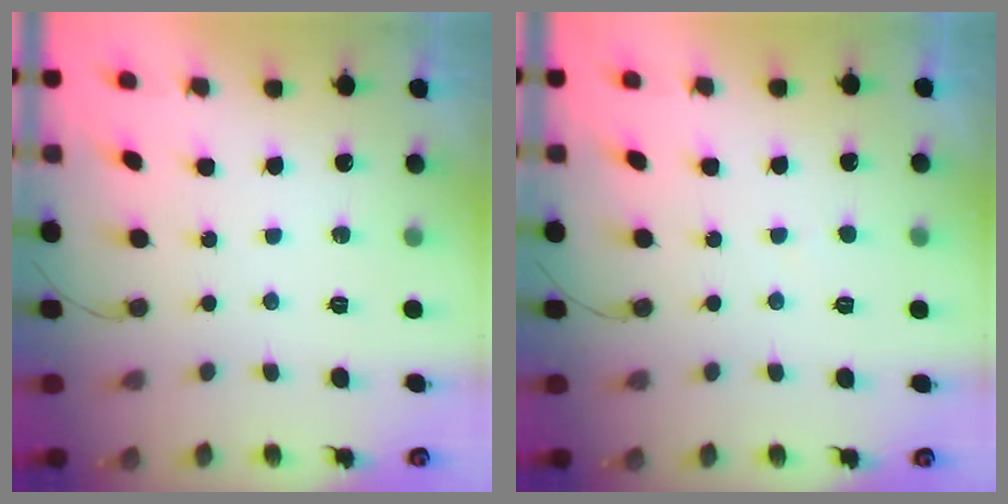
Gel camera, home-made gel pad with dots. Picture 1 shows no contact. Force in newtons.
{"total": 1.6, "press": 1.6, "slide": 0.2}